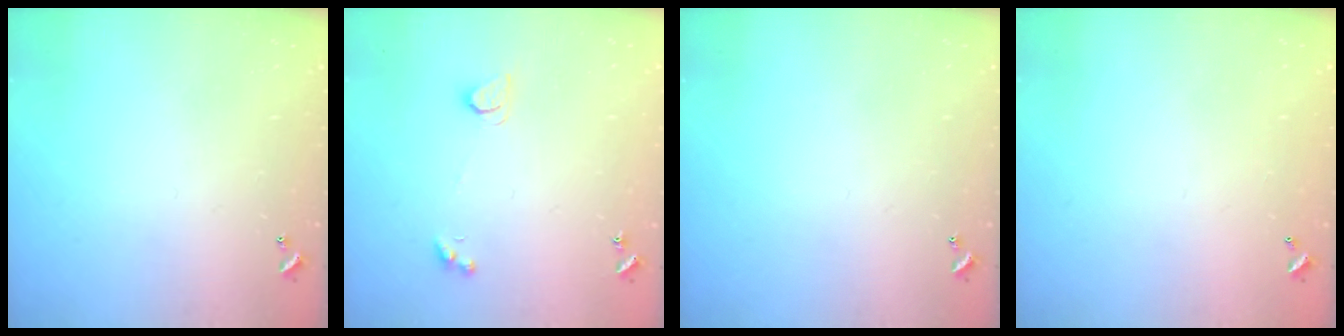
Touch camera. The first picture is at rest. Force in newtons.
{"total": 2.5, "press": 2.5, "slide": 0.5}
{"total": 0.0}
{"total": 2.7, "press": 2.7, "slide": 0.1}